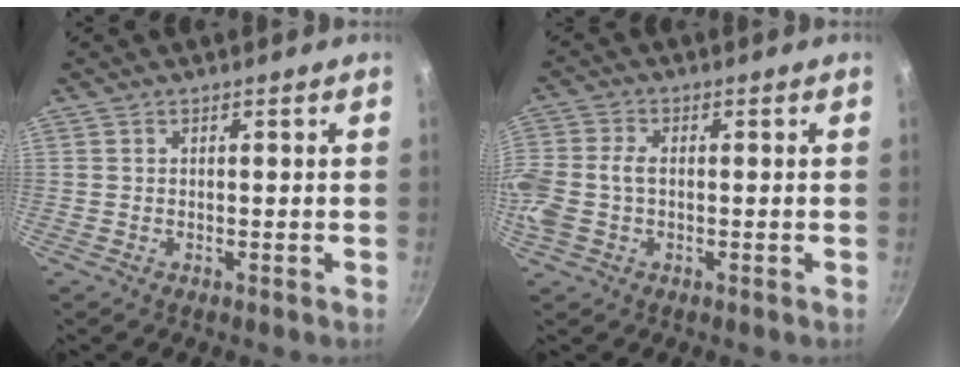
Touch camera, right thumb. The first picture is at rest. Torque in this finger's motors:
{"motor_torque": [0.87, 0.85, 1.29, -0.52, 0.39]}